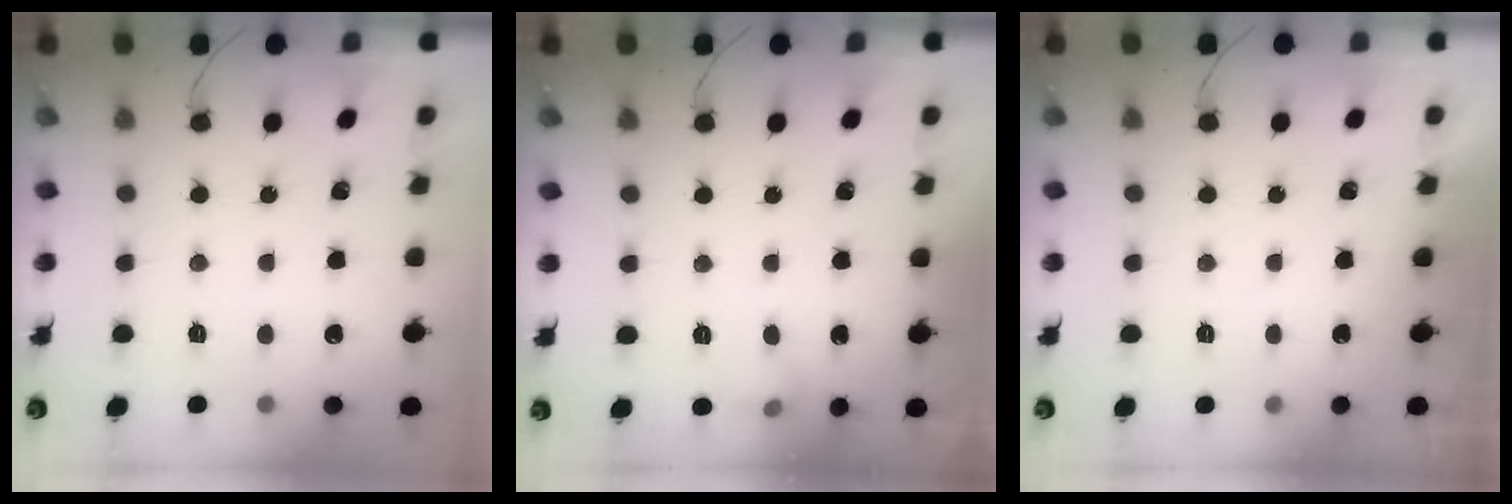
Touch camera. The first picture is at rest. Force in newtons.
{"total": 5.6, "press": 5.4, "slide": 1.5}
{"total": 0.0}